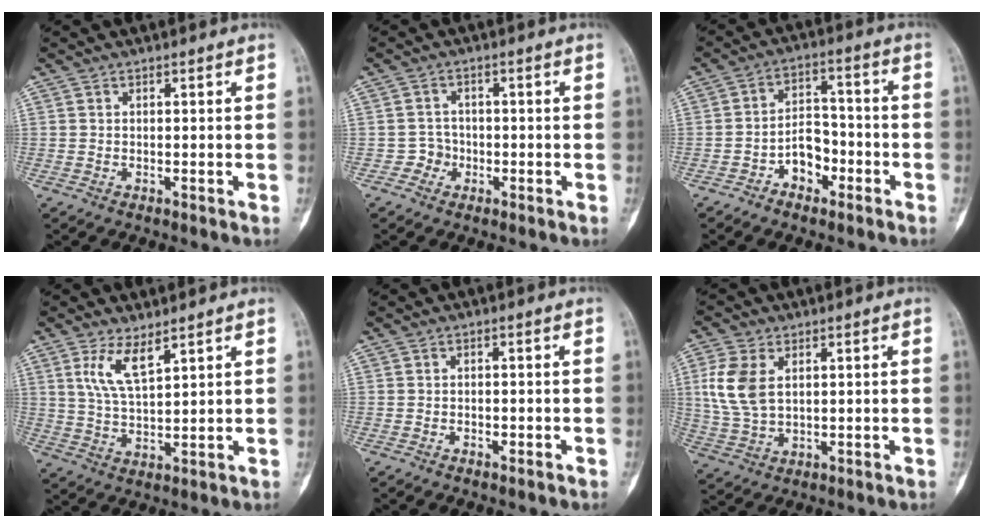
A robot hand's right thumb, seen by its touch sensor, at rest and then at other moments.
{"total": 2.5, "force": [-1.1, 2.3, 0.1], "torque": [0.014, 0.012, -0.025]}
{"total": 7.0, "force": [-3.4, 4.7, 3.9], "torque": [-0.039, 0.043, -0.062]}
{"total": 6.5, "force": [3.8, 2.1, 4.9], "torque": [-0.095, -0.026, 0.083]}
{"total": 1.0, "force": [-0.5, 0.5, 0.6], "torque": [-0.014, 0.005, -0.007]}
{"total": 9.1, "force": [2.3, 5.6, 6.8], "torque": [-0.147, -0.003, 0.054]}